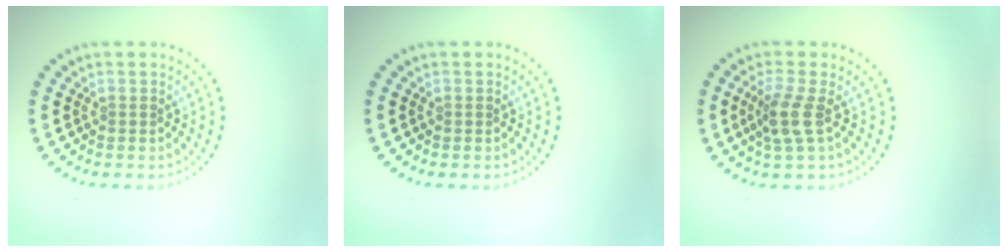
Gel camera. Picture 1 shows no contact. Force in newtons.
{"total": 0.0}
{"total": 2.5, "press": 2.0, "slide": 1.6}